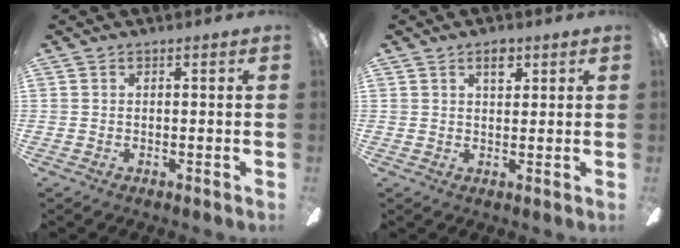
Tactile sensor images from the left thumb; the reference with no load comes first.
{"total": 4.0, "force": [2.4, 2.0, 2.5], "torque": [-0.031, -0.006, 0.037]}